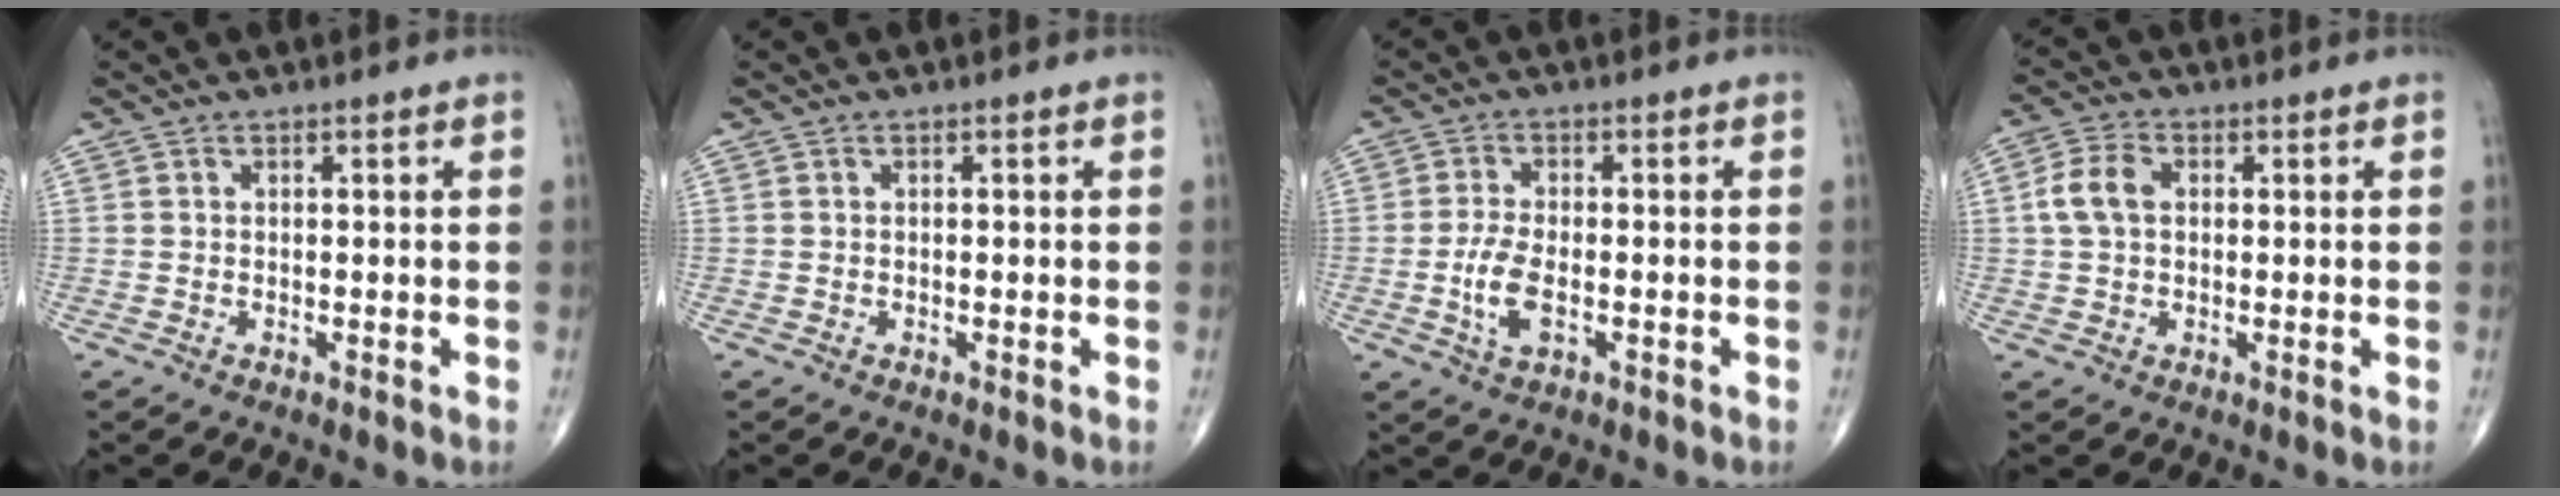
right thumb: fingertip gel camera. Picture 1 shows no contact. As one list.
[{"total": 0.0}, {"total": 5.9, "force": [-1.5, 2.8, 5.0], "torque": [-0.107, 0.002, -0.027]}, {"total": 6.1, "force": [0.8, 4.2, 4.3], "torque": [-0.089, 0.015, 0.011]}]